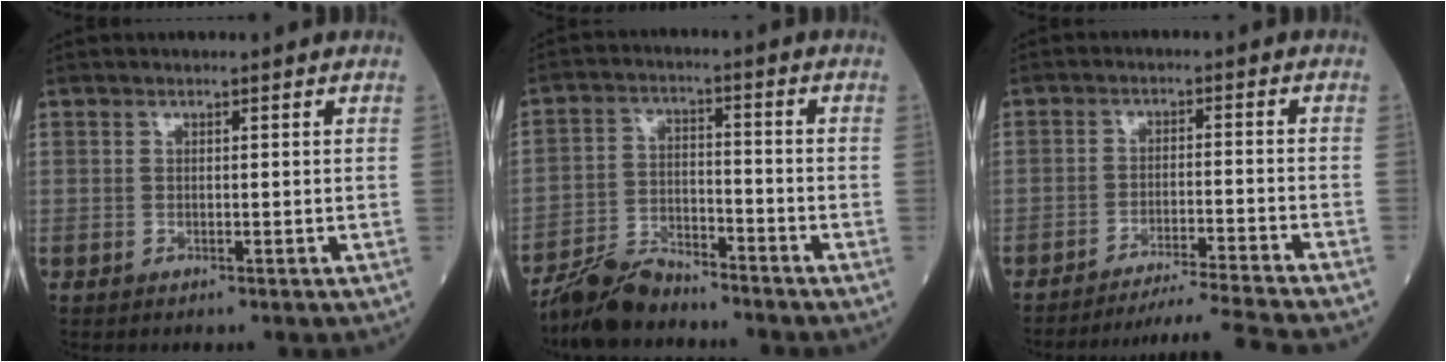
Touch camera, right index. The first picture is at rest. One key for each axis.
{"total": 7.4, "fx": -7.0, "fy": 1.6, "fz": 1.8, "tx": -0.038, "ty": -0.003, "tz": -0.133}
{"total": 11.6, "fx": -10.8, "fy": -3.1, "fz": 2.8, "tx": -0.023, "ty": -0.025, "tz": -0.167}